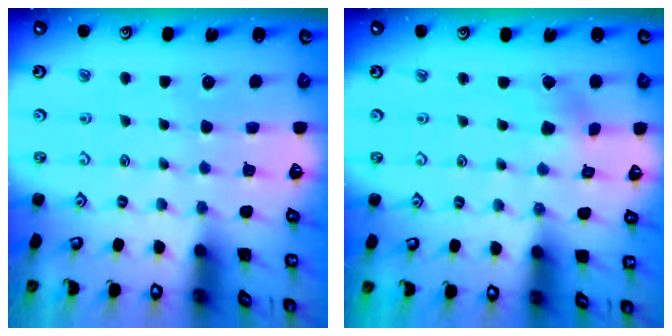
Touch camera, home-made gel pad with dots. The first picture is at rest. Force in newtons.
{"total": 2.5, "press": 2.3, "slide": 0.8}